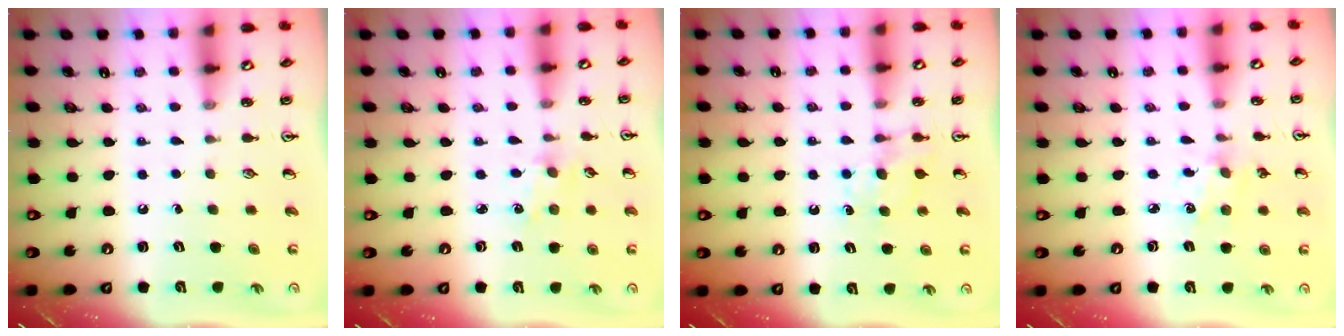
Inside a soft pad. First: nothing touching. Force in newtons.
{"total": 1.2, "press": 1.2, "slide": 0.2}
{"total": 4.7, "press": 4.6, "slide": 0.6}
{"total": 2.9, "press": 2.8, "slide": 0.8}